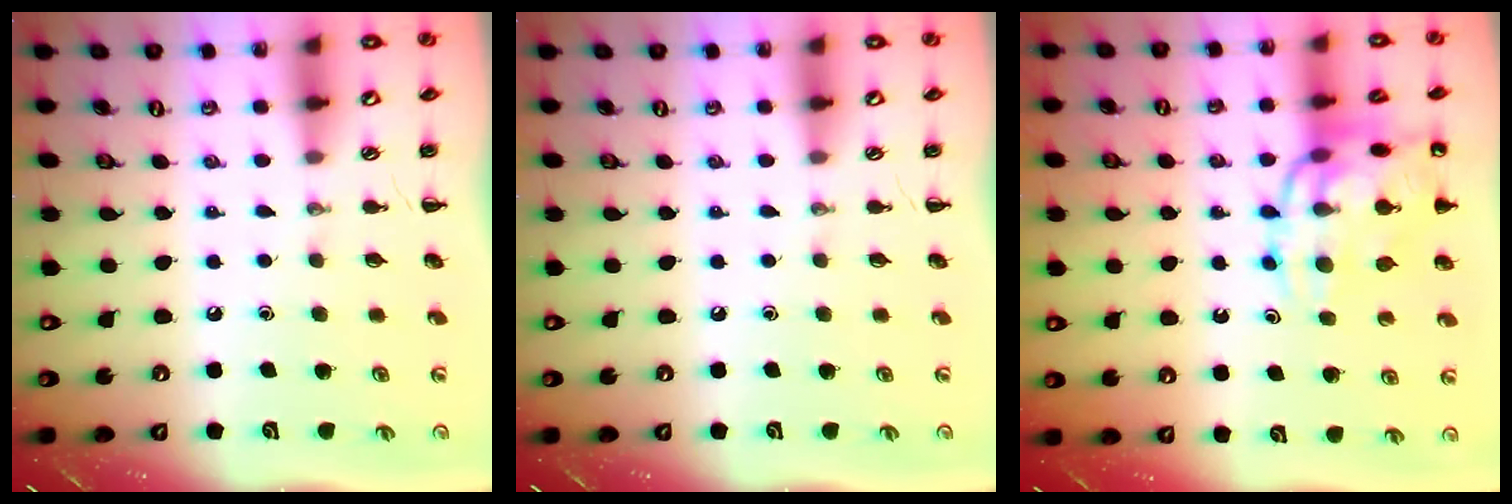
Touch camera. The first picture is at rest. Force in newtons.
{"total": 0.0}
{"total": 17.4, "press": 17.2, "slide": 2.9}